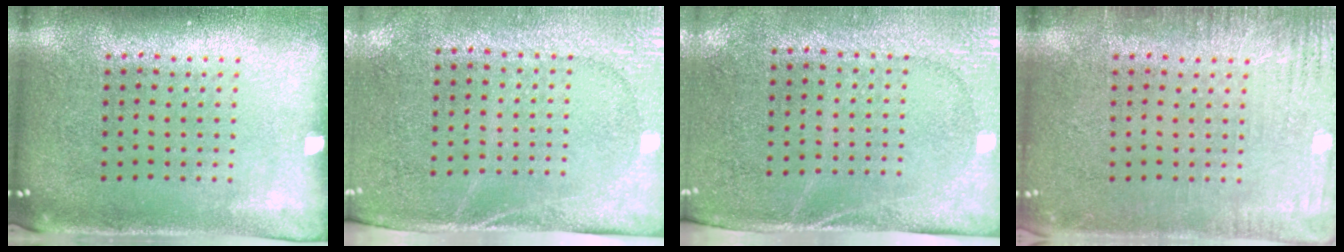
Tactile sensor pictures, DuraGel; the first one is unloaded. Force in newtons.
{"total": 2.7, "press": 2.2, "slide": 1.5}
{"total": 2.7, "press": 2.2, "slide": 1.5}
{"total": 2.9, "press": 2.9, "slide": 0.4}